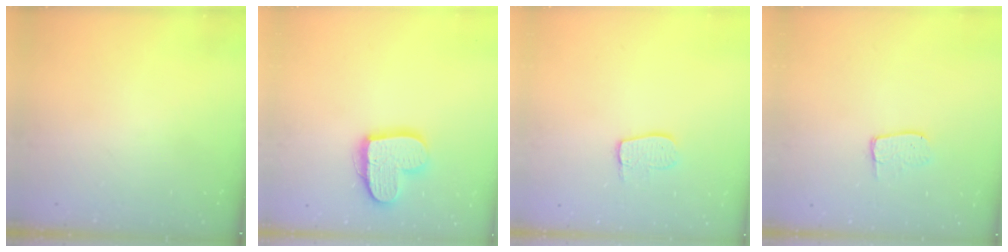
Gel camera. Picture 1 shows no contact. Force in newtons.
{"total": 14.1, "press": 14.0, "slide": 1.0}
{"total": 7.6, "press": 7.6, "slide": 0.2}
{"total": 4.2, "press": 4.2, "slide": 0.3}